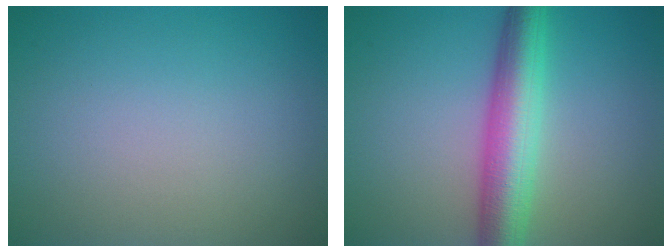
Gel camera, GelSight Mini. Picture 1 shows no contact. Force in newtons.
{"total": 6.5, "press": 6.5, "slide": 0.2}